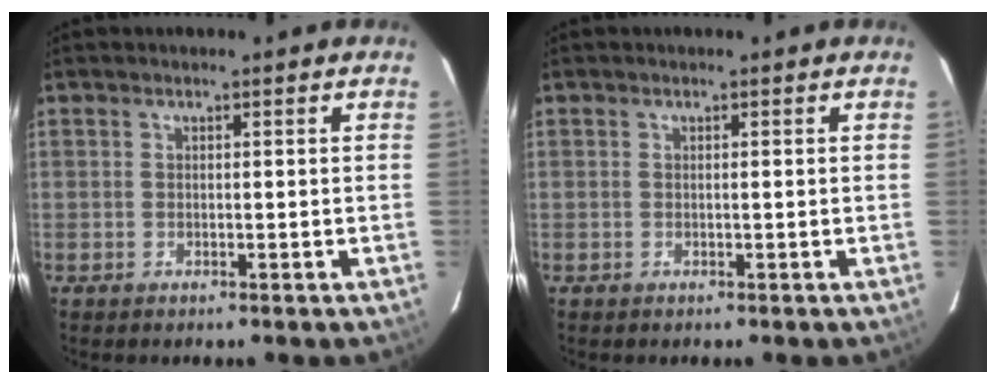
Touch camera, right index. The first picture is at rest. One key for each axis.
{"total": 0.0}